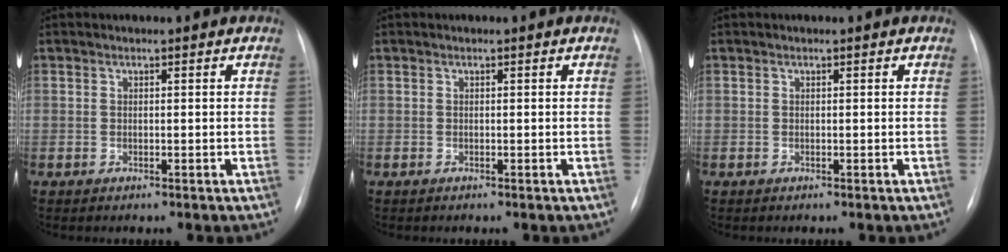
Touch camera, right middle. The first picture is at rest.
{"total": 0.0}
{"total": 0.0}